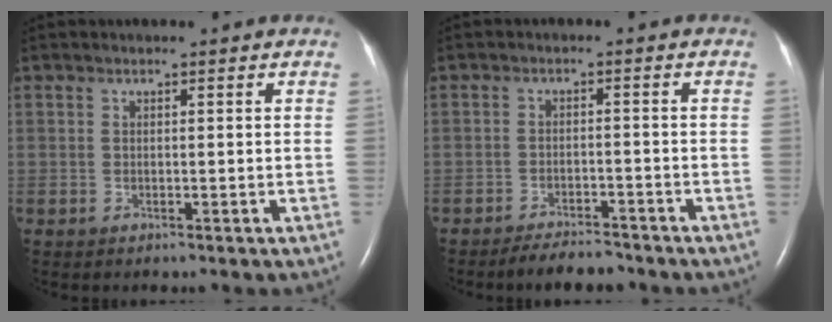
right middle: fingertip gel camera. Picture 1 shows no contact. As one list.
[{"total": 5.0, "force": [-4.5, 1.2, 1.5], "torque": [-0.028, -0.009, -0.074]}]